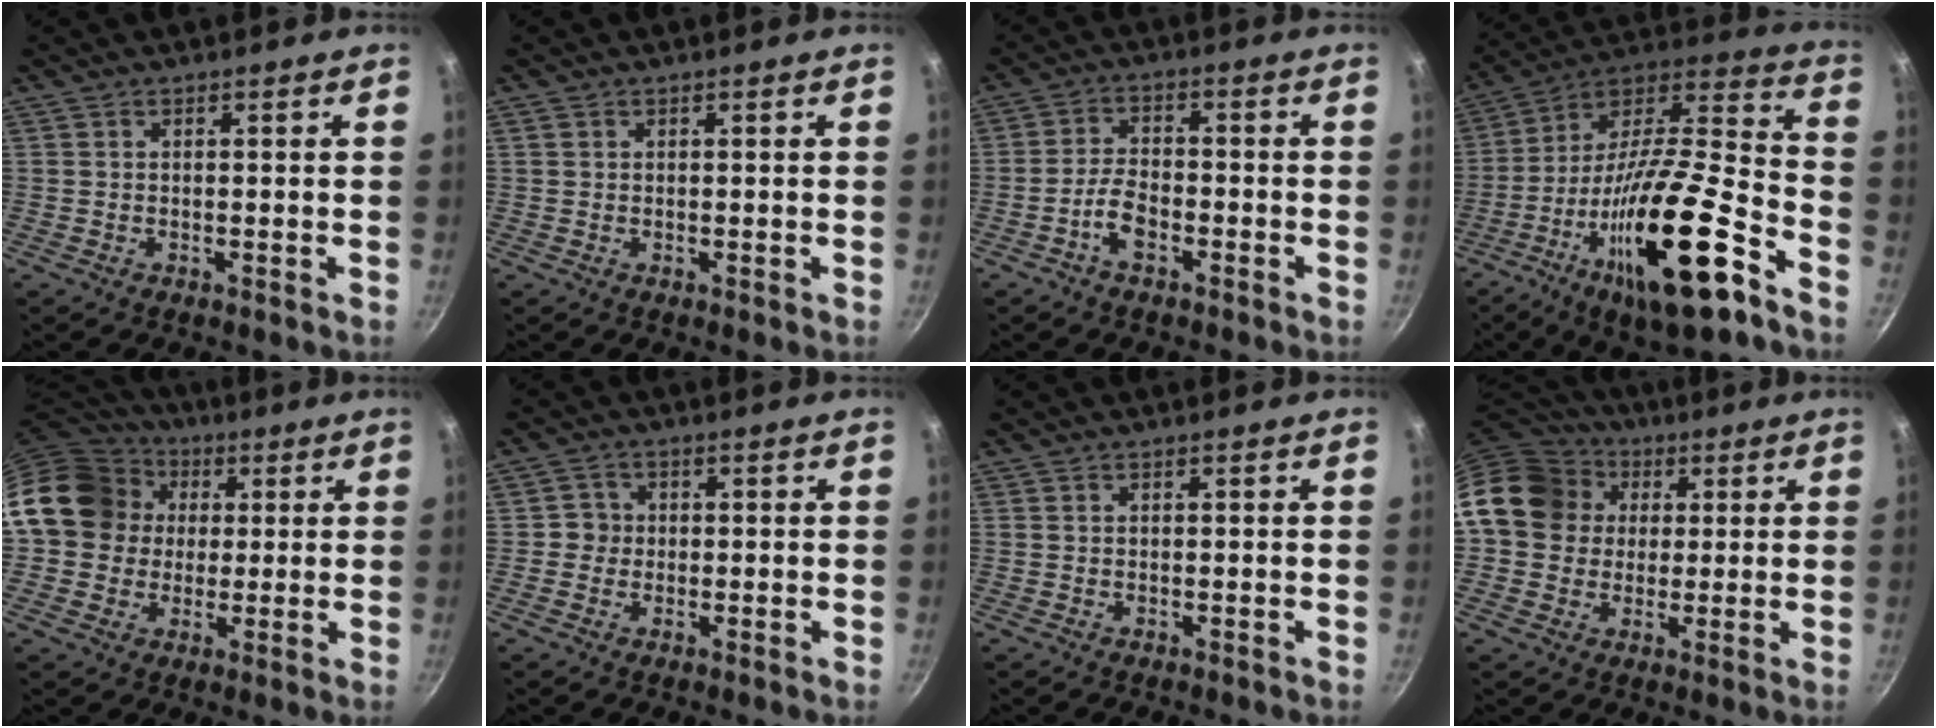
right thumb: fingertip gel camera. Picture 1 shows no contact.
{"total": 0.6, "force": [0.2, 0.5, 0.2], "torque": [-0.004, 0.002, 0.003]}
{"total": 5.1, "force": [-2.6, 2.4, 3.6], "torque": [-0.069, 0.027, -0.054]}
{"total": 28.4, "force": [-13.4, 8.2, 23.7], "torque": [-0.368, 0.054, -0.232]}
{"total": 16.6, "force": [2.1, 14.4, 8.0], "torque": [-0.124, 0.034, 0.026]}
{"total": 3.0, "force": [-0.4, 2.9, 0.5], "torque": [0.015, 0.008, -0.013]}
{"total": 0.0}
{"total": 15.3, "force": [2.7, 13.1, 7.4], "torque": [-0.111, 0.029, 0.033]}